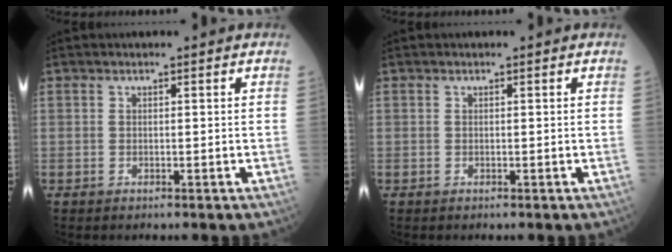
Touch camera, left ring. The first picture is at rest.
{"total": 0.0}